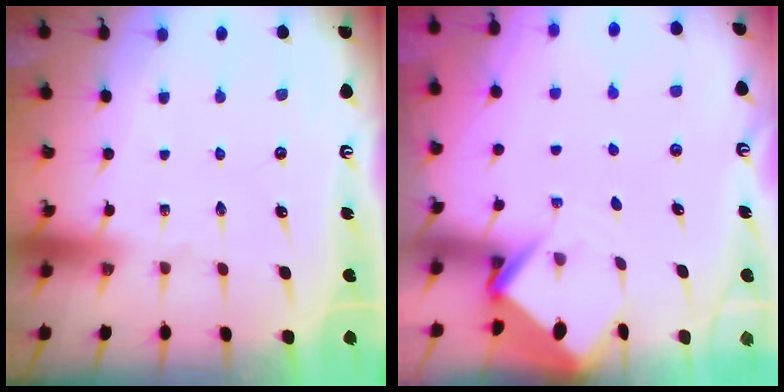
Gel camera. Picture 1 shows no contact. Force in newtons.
{"total": 3.8, "press": 3.8, "slide": 0.2}